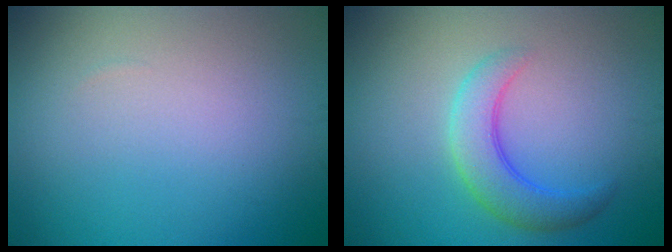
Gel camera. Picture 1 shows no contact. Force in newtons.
{"total": 4.0, "press": 4.0, "slide": 0.2}